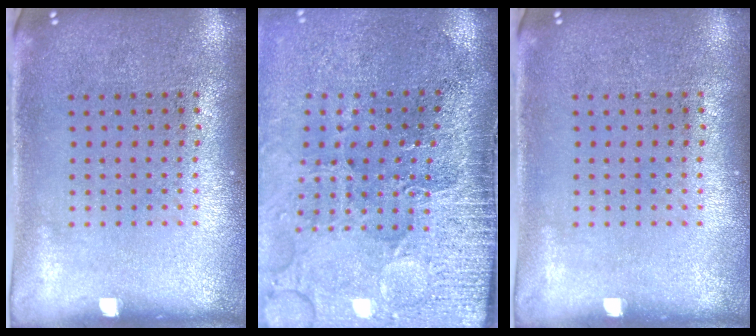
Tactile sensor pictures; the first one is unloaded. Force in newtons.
{"total": 3.7, "press": 3.4, "slide": 1.4}
{"total": 0.0}